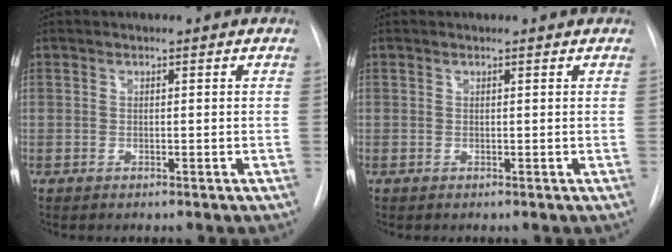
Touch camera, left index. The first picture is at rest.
{"total": 1.3, "force": [1.3, 0.2, 0.0], "torque": [-0.010, 0.010, 0.013]}